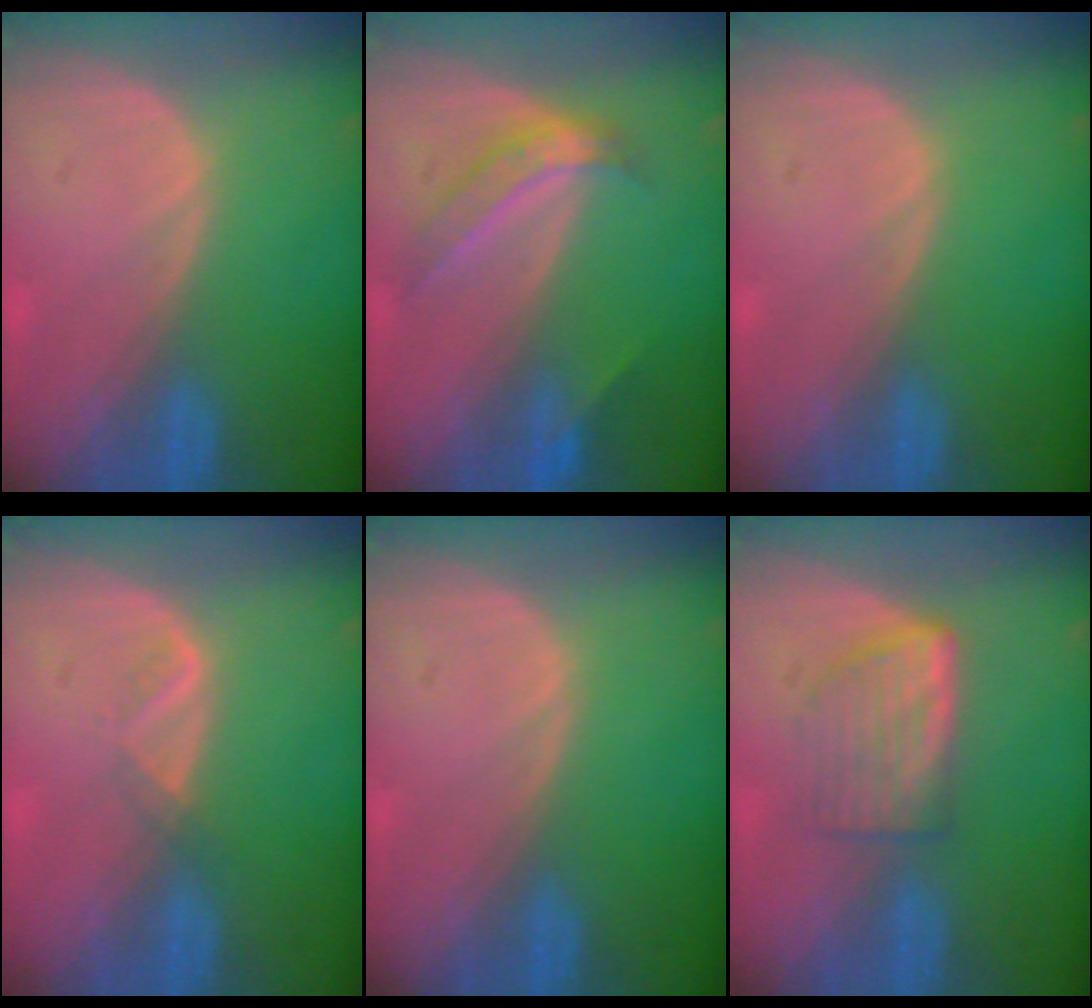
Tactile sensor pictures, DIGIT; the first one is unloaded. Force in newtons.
{"total": 5.6, "press": 4.8, "slide": 2.9}
{"total": 0.0}
{"total": 1.6, "press": 1.5, "slide": 0.7}
{"total": 0.0}
{"total": 6.1, "press": 5.4, "slide": 2.7}